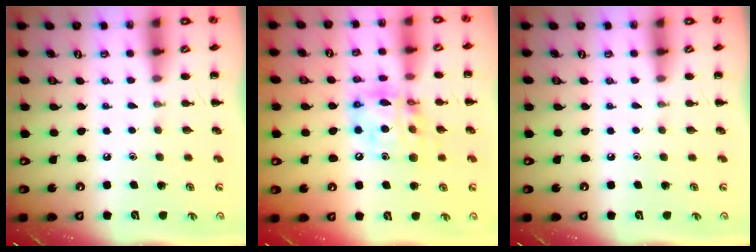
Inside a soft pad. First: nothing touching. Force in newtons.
{"total": 14.5, "press": 14.0, "slide": 3.6}
{"total": 0.0}